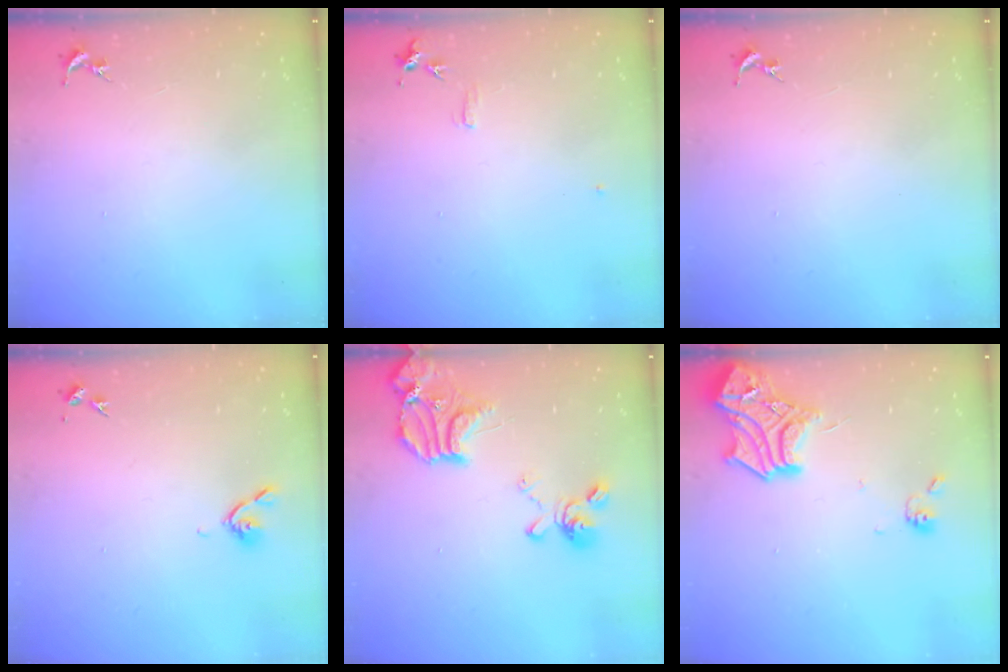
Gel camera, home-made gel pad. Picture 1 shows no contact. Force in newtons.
{"total": 5.6, "press": 5.5, "slide": 0.7}
{"total": 0.0}
{"total": 5.3, "press": 5.2, "slide": 1.1}
{"total": 19.3, "press": 19.2, "slide": 2.2}
{"total": 16.2, "press": 16.2, "slide": 1.5}